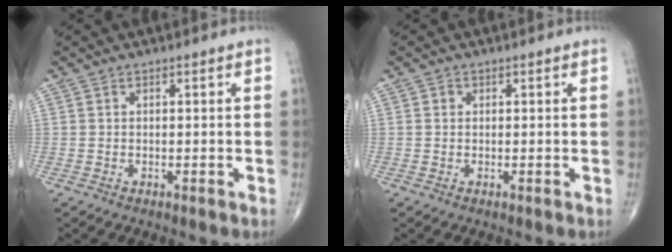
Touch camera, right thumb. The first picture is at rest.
{"total": 0.8, "force": [0.2, 0.7, 0.2], "torque": [0.002, 0.001, 0.002]}